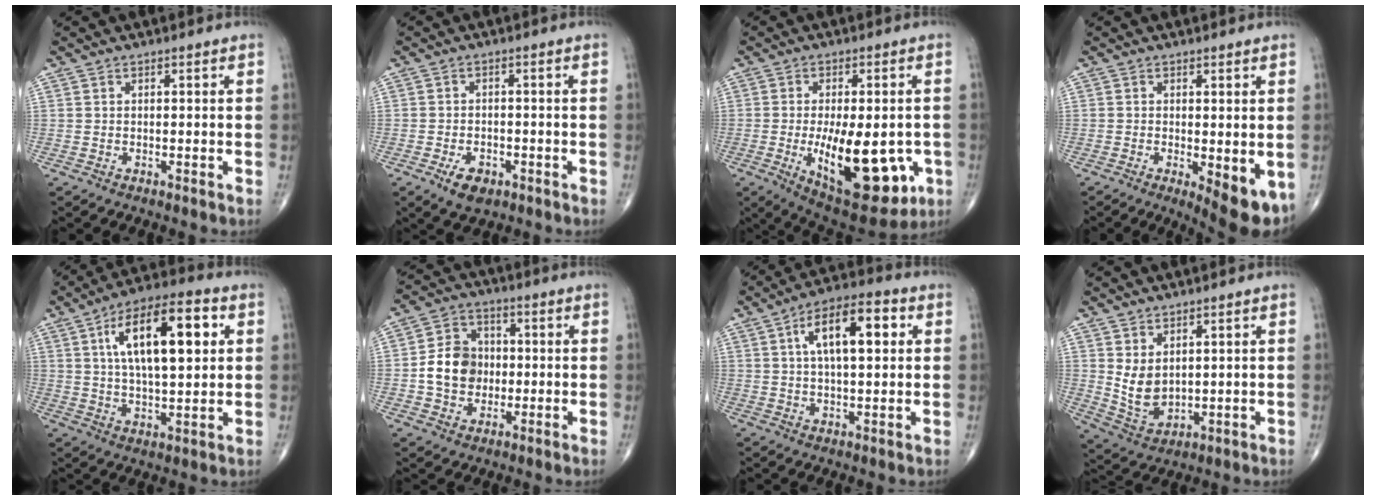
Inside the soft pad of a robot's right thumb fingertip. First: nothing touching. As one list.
[{"total": 4.7, "force": [-2.4, 2.7, 3.0], "torque": [-0.048, 0.004, -0.037]}, {"total": 19.6, "force": [-4.8, 8.8, 16.8], "torque": [-0.225, -0.014, -0.046]}, {"total": 7.9, "force": [-2.0, 2.6, 7.2], "torque": [-0.092, -0.020, -0.024]}, {"total": 17.5, "force": [4.9, 7.0, 15.3], "torque": [-0.240, 0.006, 0.076]}, {"total": 9.9, "force": [-0.7, 8.2, 5.5], "torque": [-0.072, 0.019, -0.019]}, {"total": 12.6, "force": [3.3, 5.2, 11.0], "torque": [-0.169, 0.016, 0.048]}, {"total": 6.6, "force": [1.8, 4.1, 4.8], "torque": [-0.077, -0.020, 0.054]}]